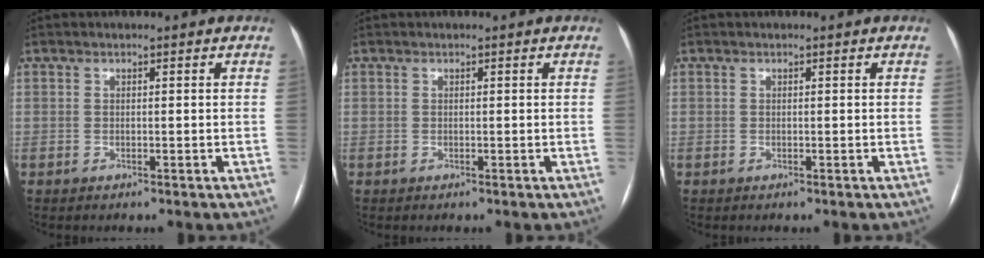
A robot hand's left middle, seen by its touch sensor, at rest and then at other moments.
{"total": 0.0}
{"total": 0.0}